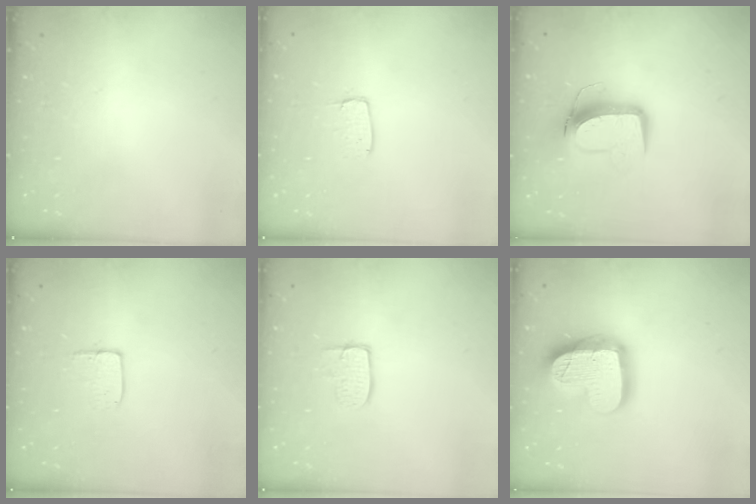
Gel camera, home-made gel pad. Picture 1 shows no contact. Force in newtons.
{"total": 3.7, "press": 3.7, "slide": 0.3}
{"total": 11.1, "press": 11.0, "slide": 1.0}
{"total": 6.1, "press": 6.1, "slide": 0.4}
{"total": 6.7, "press": 6.7, "slide": 0.4}
{"total": 18.7, "press": 18.7, "slide": 1.4}